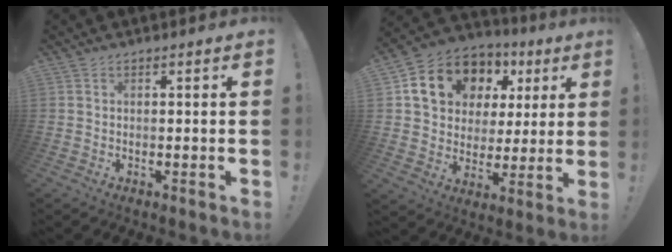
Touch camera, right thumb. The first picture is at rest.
{"total": 15.5, "force": [7.4, 11.8, 6.9], "torque": [-0.111, -0.033, 0.153]}